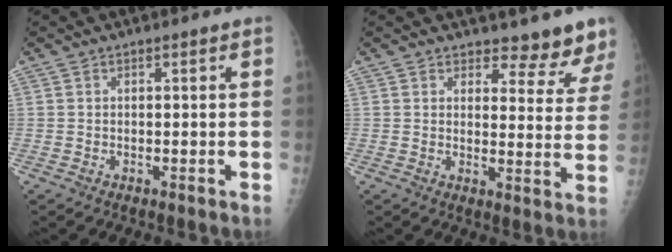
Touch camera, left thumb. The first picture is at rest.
{"total": 8.1, "force": [7.5, 2.7, 1.4], "torque": [0.018, -0.061, 0.073]}